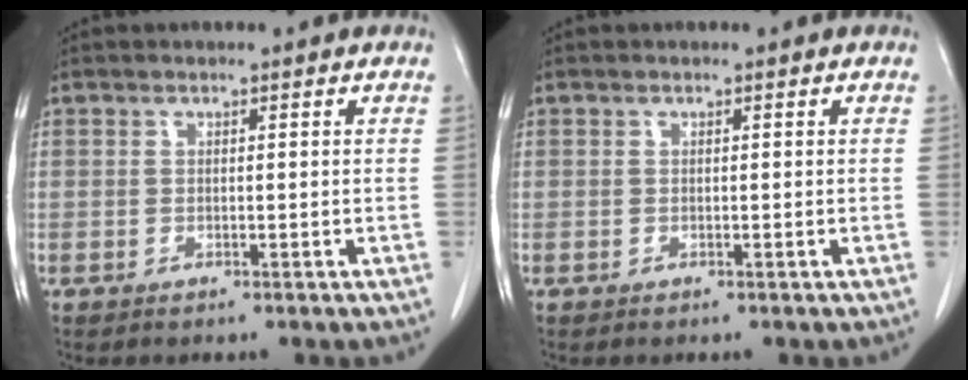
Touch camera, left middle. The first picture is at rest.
{"total": 0.0}